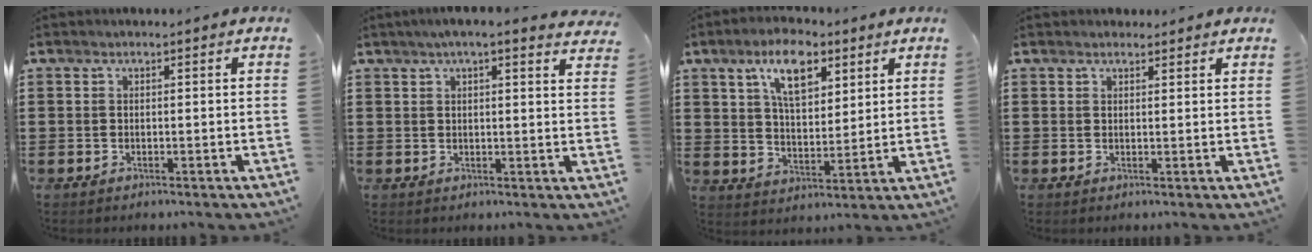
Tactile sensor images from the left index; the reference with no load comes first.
{"total": 3.4, "force": [2.8, 0.0, 2.0], "torque": [-0.046, 0.000, 0.050]}
{"total": 9.3, "force": [5.5, 3.9, 6.4], "torque": [-0.117, 0.000, 0.096]}
{"total": 1.4, "force": [1.3, 0.3, 0.2], "torque": [-0.006, 0.003, 0.025]}